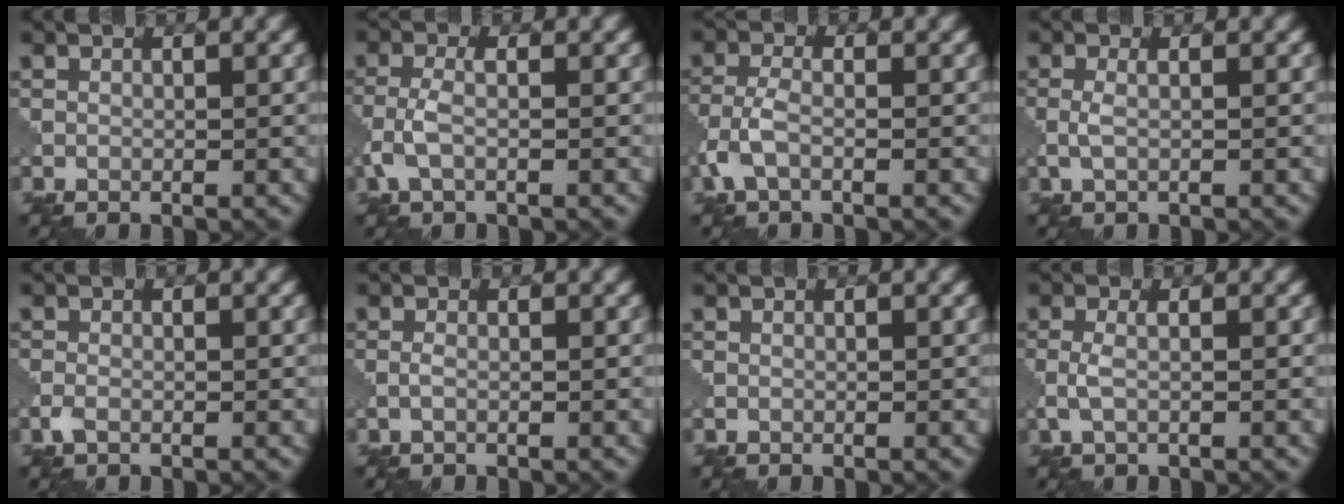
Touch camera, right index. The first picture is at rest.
{"total": 2.7, "force": [-0.8, 1.0, 2.4], "torque": [-0.061, 0.003, -0.022]}
{"total": 3.1, "force": [-1.2, 1.4, 2.5], "torque": [-0.063, 0.003, -0.034]}
{"total": 1.3, "force": [0.0, 0.2, 1.2], "torque": [-0.029, 0.001, -0.003]}
{"total": 1.1, "force": [-0.7, 0.4, 0.7], "torque": [-0.021, -0.002, -0.017]}
{"total": 0.7, "force": [-0.2, 0.1, 0.6], "torque": [-0.018, -0.002, -0.009]}
{"total": 0.0}
{"total": 1.6, "force": [-0.1, 0.3, 1.5], "torque": [-0.036, 0.003, -0.007]}